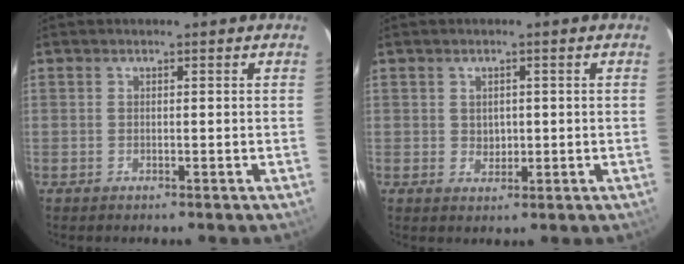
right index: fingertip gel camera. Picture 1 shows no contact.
{"total": 2.4, "force": [0.2, 2.1, 1.1], "torque": [-0.015, 0.002, 0.008]}